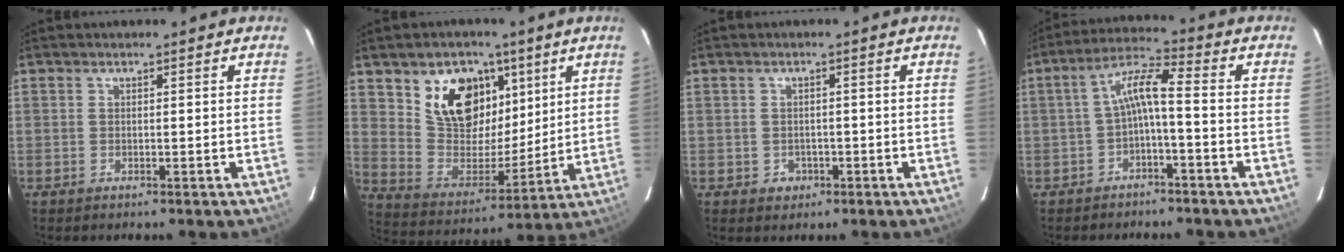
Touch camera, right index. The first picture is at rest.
{"total": 15.8, "force": [8.0, 11.1, 8.0], "torque": [-0.161, 0.018, 0.162]}
{"total": 2.9, "force": [-0.7, 2.8, 0.4], "torque": [-0.010, 0.005, -0.004]}
{"total": 6.0, "force": [-1.8, 0.9, 5.6], "torque": [-0.130, 0.019, -0.033]}